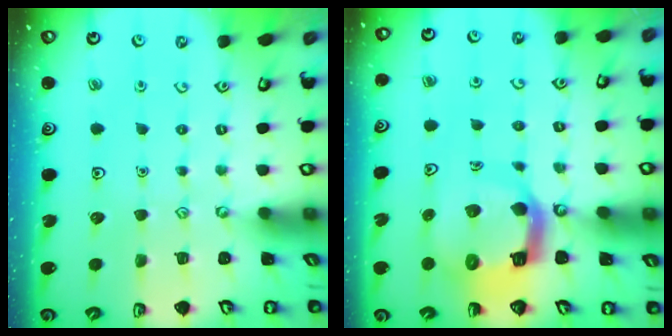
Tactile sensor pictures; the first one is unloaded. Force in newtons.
{"total": 11.1, "press": 11.0, "slide": 1.5}